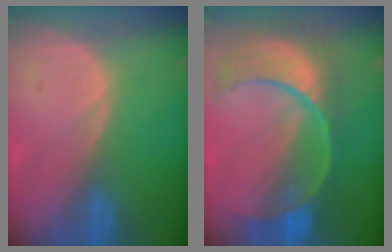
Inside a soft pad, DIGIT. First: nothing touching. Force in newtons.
{"total": 11.6, "press": 9.6, "slide": 6.5}